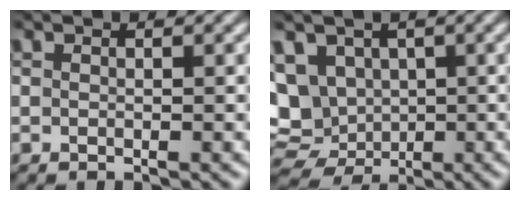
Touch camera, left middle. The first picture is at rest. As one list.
[{"total": 10.3, "force": [0.3, 8.8, 5.4], "torque": [-0.096, 0.009, -0.013]}]